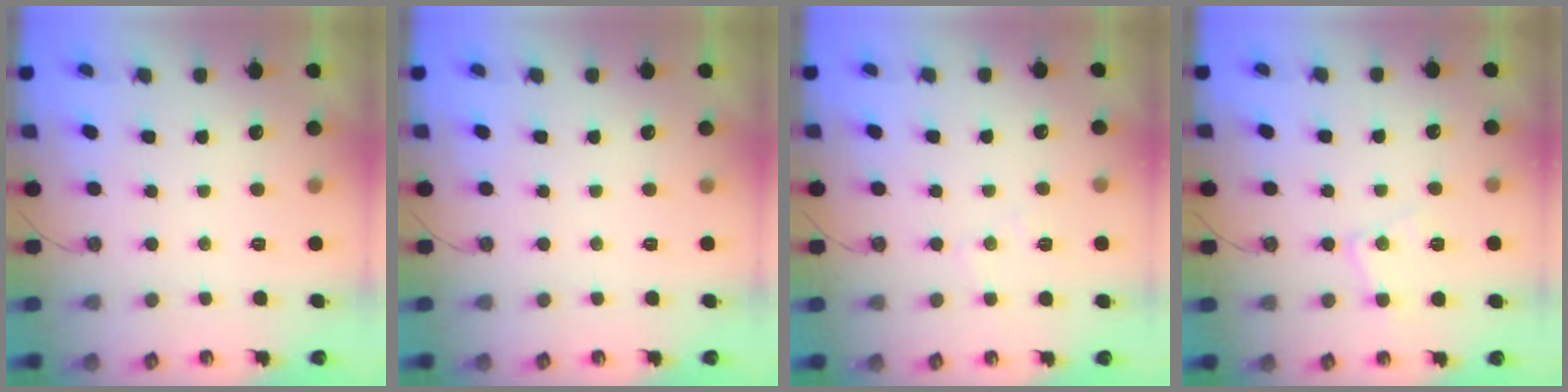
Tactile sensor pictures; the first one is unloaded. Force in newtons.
{"total": 0.0}
{"total": 7.0, "press": 7.0, "slide": 0.8}
{"total": 8.5, "press": 8.5, "slide": 0.6}